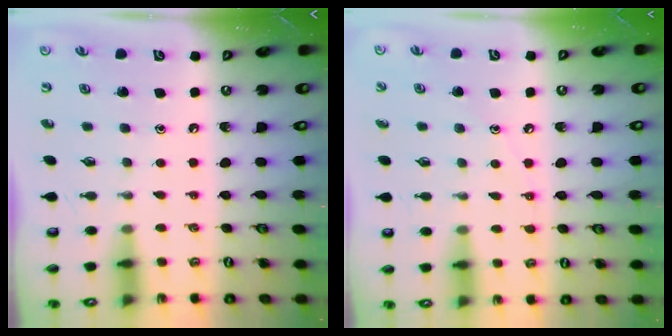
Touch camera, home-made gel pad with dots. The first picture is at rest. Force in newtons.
{"total": 4.8, "press": 4.7, "slide": 0.6}